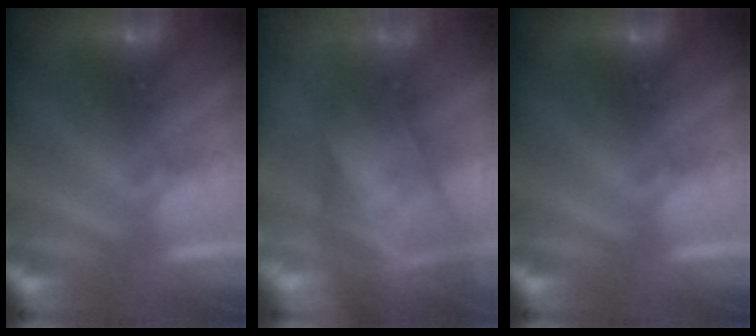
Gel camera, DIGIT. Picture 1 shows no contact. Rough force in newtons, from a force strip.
{"total": 7.7}
{"total": 0.0}